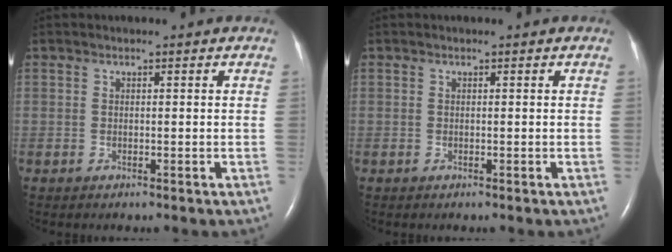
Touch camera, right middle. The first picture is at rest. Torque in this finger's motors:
{"motor_torque": [0.09, 0.05, 0.08, 0.00]}